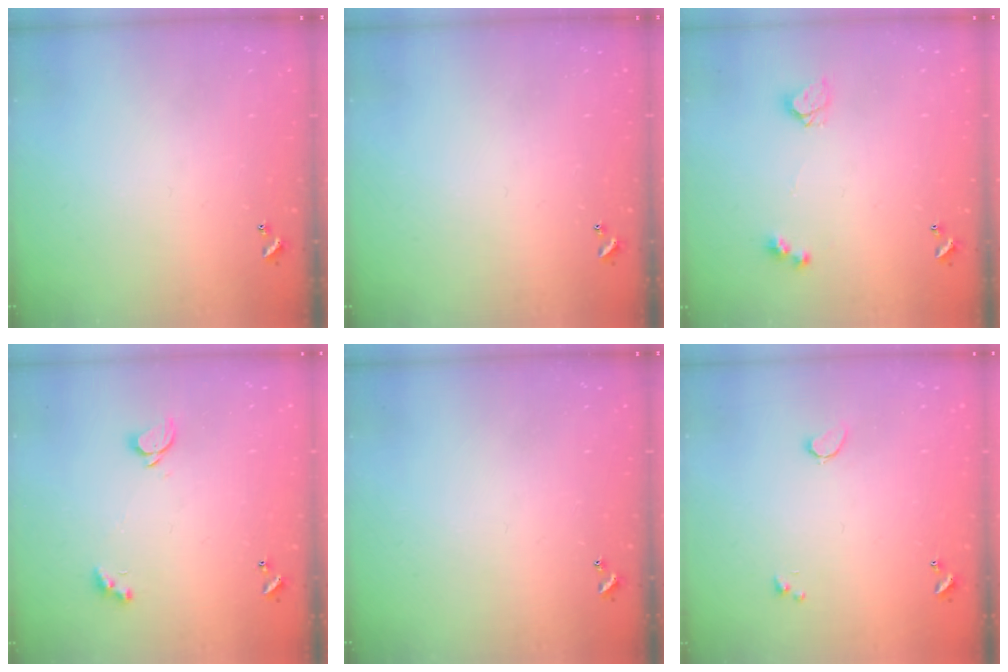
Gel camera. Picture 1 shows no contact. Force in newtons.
{"total": 0.0}
{"total": 4.5, "press": 4.4, "slide": 0.2}
{"total": 1.8, "press": 1.7, "slide": 0.5}
{"total": 0.0}
{"total": 0.6, "press": 0.0, "slide": 0.6}